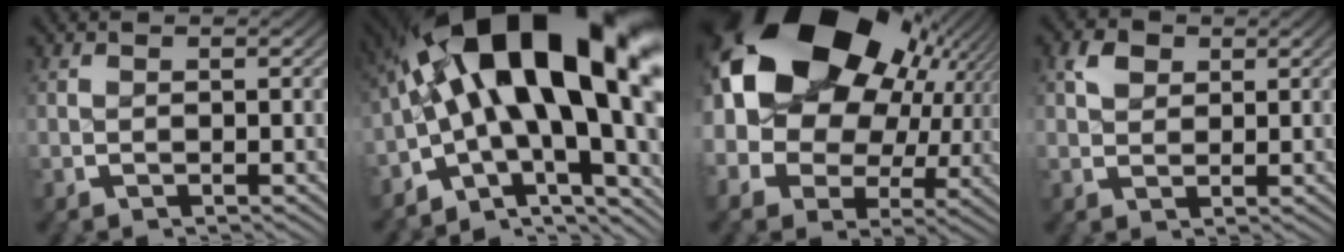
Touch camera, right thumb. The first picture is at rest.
{"total": 22.3, "force": [0.3, 13.1, 18.1], "torque": [-0.318, -0.026, 0.010]}
{"total": 18.5, "force": [3.9, 12.8, 12.7], "torque": [-0.264, -0.016, 0.069]}
{"total": 2.7, "force": [1.6, 1.7, 1.3], "torque": [-0.018, -0.002, 0.032]}